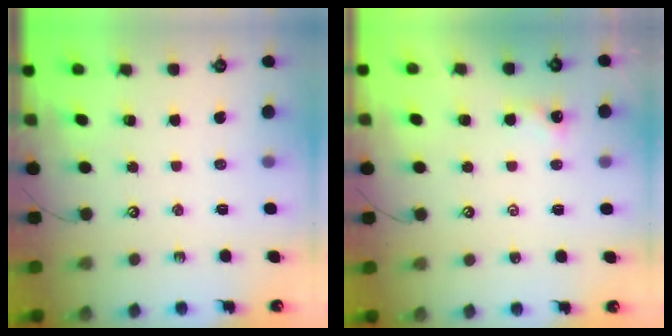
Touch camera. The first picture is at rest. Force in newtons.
{"total": 0.8, "press": 0.7, "slide": 0.3}